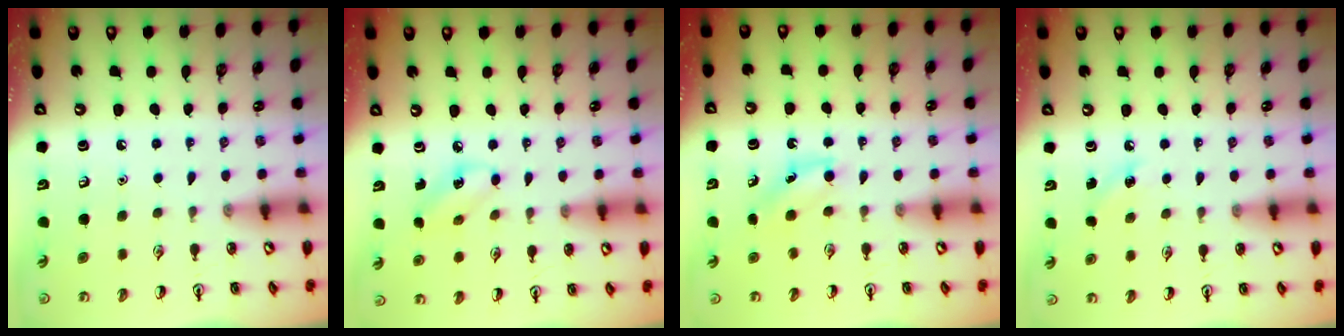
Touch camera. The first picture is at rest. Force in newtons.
{"total": 3.9, "press": 3.8, "slide": 1.0}
{"total": 3.9, "press": 3.7, "slide": 1.3}
{"total": 4.0, "press": 3.8, "slide": 1.5}